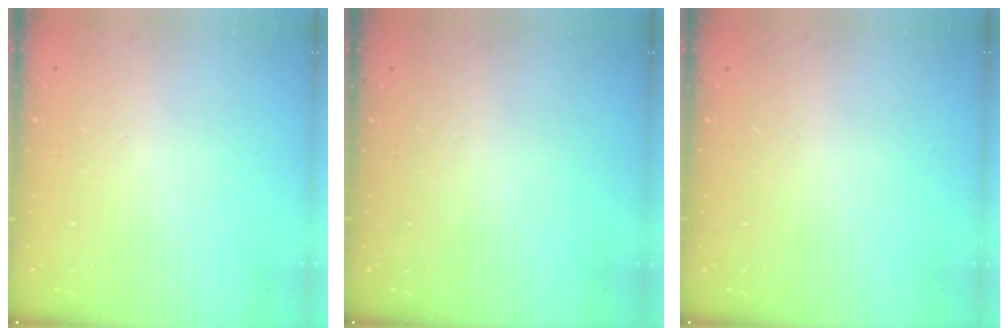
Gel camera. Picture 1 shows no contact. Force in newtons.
{"total": 0.0}
{"total": 0.0}